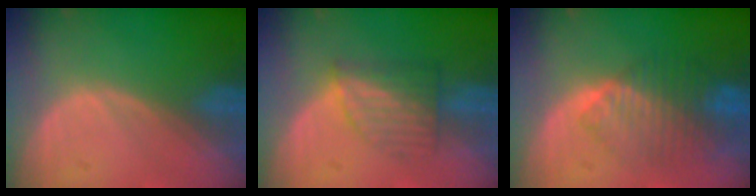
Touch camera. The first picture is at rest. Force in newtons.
{"total": 6.2, "press": 5.5, "slide": 2.9}
{"total": 8.0, "press": 7.2, "slide": 3.3}